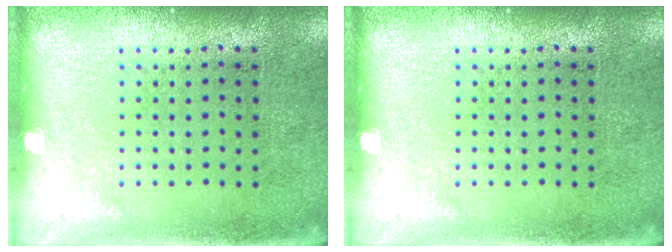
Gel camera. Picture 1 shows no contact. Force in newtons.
{"total": 0.0}